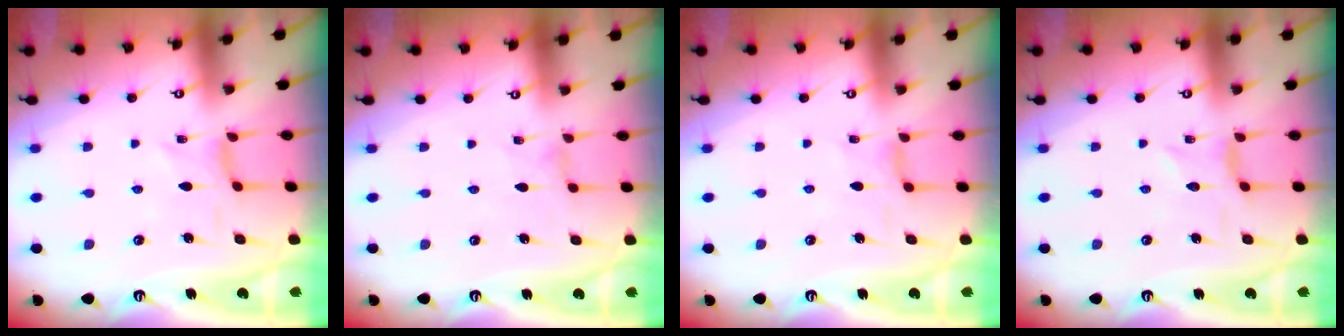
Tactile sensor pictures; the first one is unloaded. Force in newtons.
{"total": 0.0}
{"total": 4.2, "press": 4.2, "slide": 0.2}
{"total": 0.9, "press": 0.8, "slide": 0.1}